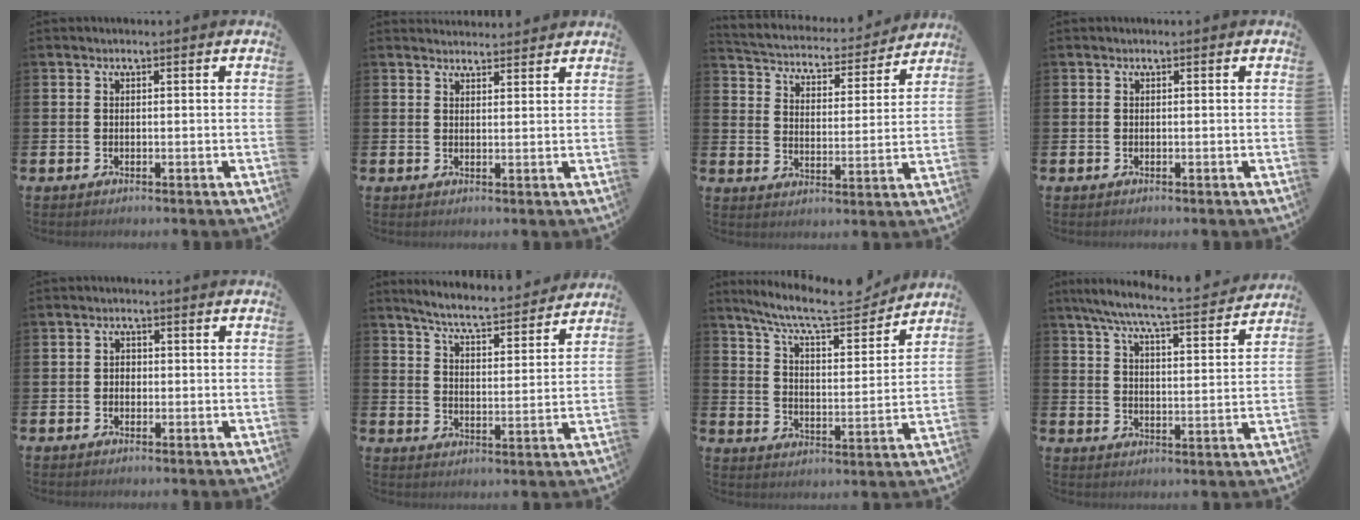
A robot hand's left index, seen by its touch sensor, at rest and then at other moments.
{"total": 2.5, "force": [2.5, 0.4, -0.1], "torque": [0.006, -0.015, 0.044]}
{"total": 4.6, "force": [4.4, 1.1, 0.5], "torque": [-0.040, -0.041, 0.069]}
{"total": 0.0}
{"total": 1.5, "force": [-0.3, 1.3, 0.7], "torque": [-0.002, 0.002, -0.011]}
{"total": 6.4, "force": [6.2, 0.4, 1.6], "torque": [-0.052, -0.046, 0.104]}
{"total": 9.2, "force": [8.4, 1.3, 3.5], "torque": [-0.094, -0.052, 0.145]}
{"total": 7.8, "force": [7.0, 0.4, 3.3], "torque": [-0.083, -0.048, 0.120]}